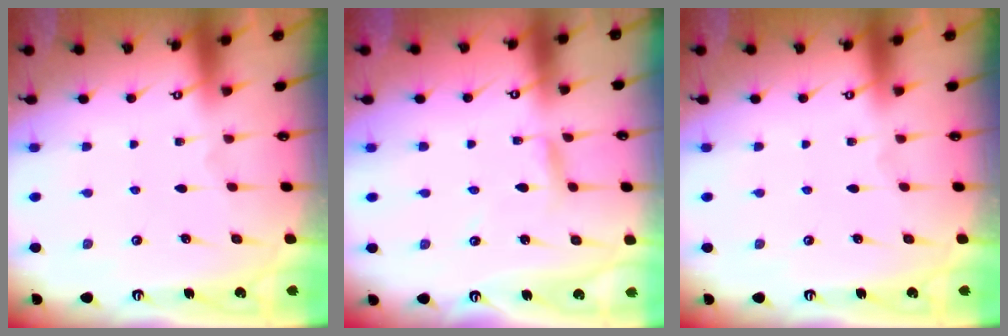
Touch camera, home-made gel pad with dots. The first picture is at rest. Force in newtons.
{"total": 2.8, "press": 2.8, "slide": 0.1}
{"total": 0.0}